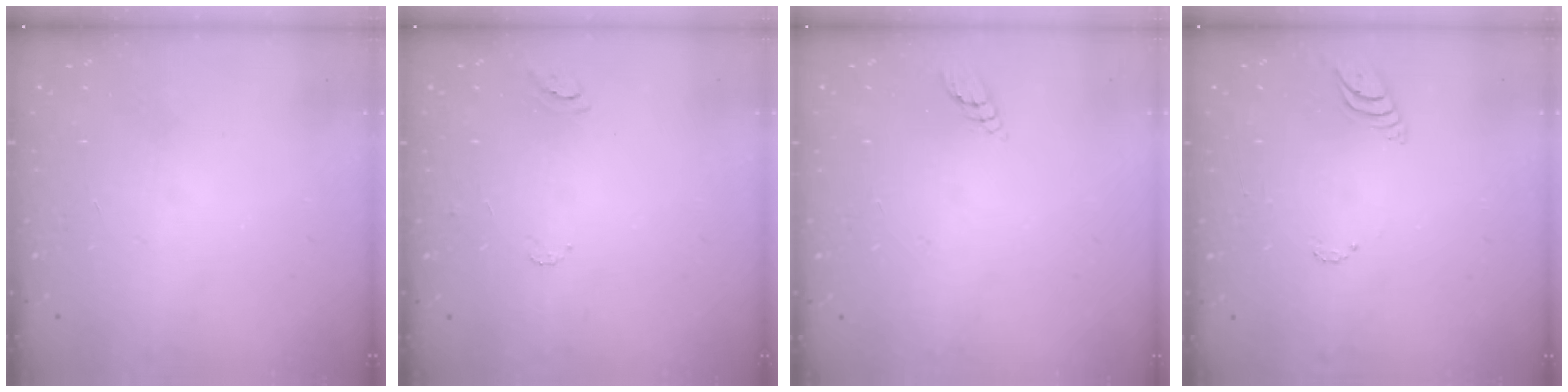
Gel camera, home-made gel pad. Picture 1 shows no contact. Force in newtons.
{"total": 6.3, "press": 6.3, "slide": 0.6}
{"total": 2.9, "press": 2.9, "slide": 0.3}
{"total": 5.1, "press": 5.0, "slide": 0.5}